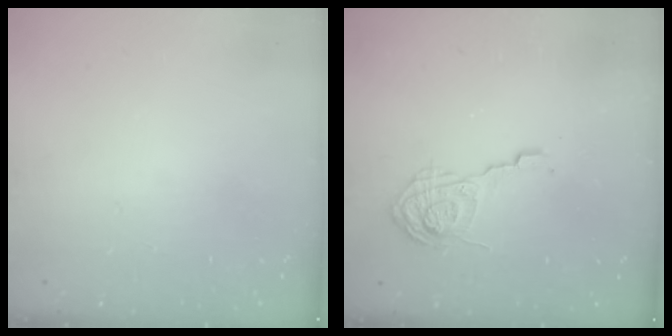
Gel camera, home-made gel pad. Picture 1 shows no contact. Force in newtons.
{"total": 10.8, "press": 10.7, "slide": 0.7}